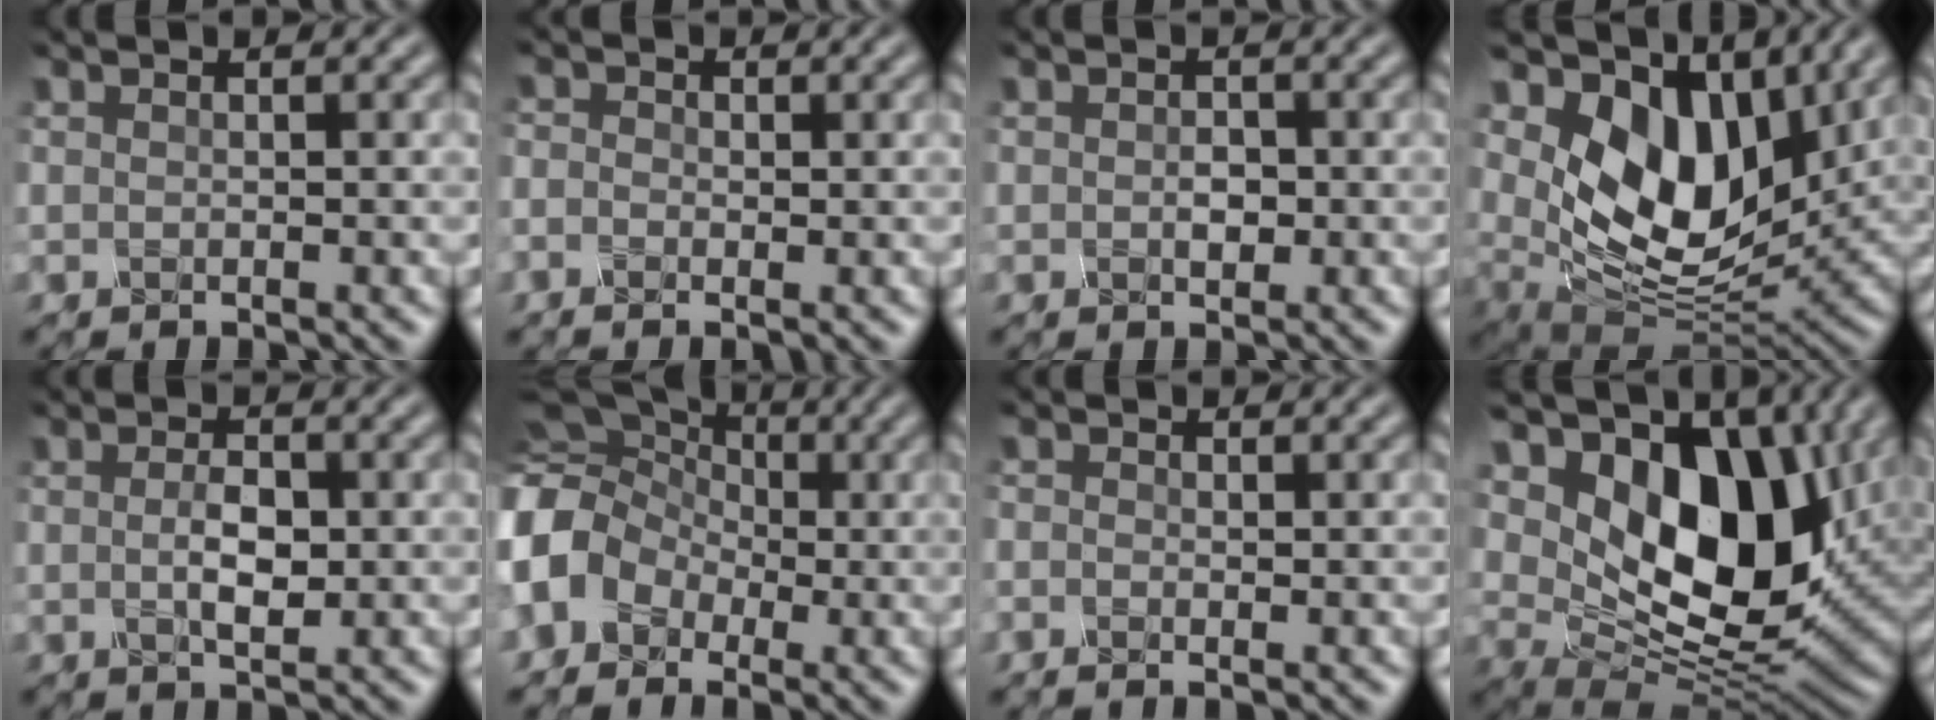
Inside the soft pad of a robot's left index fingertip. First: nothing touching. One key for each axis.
{"total": 1.3, "fx": -0.7, "fy": 1.0, "fz": 0.5, "tx": -0.013, "ty": -0.002, "tz": -0.012}
{"total": 1.2, "fx": -0.4, "fy": 0.8, "fz": 0.8, "tx": -0.015, "ty": -0.003, "tz": -0.005}
{"total": 10.8, "fx": 4.5, "fy": 6.5, "fz": 7.4, "tx": -0.129, "ty": -0.019, "tz": 0.080}
{"total": 2.5, "fx": -0.4, "fy": 1.2, "fz": 2.2, "tx": -0.045, "ty": -0.004, "tz": -0.006}
{"total": 11.1, "fx": -1.6, "fy": 9.4, "fz": 5.7, "tx": -0.120, "ty": -0.001, "tz": -0.070}
{"total": 0.7, "fx": -0.4, "fy": 0.4, "fz": 0.3, "tx": -0.005, "ty": -0.005, "tz": -0.008}
{"total": 13.8, "fx": 4.5, "fy": 8.7, "fz": 9.7, "tx": -0.148, "ty": -0.010, "tz": 0.080}